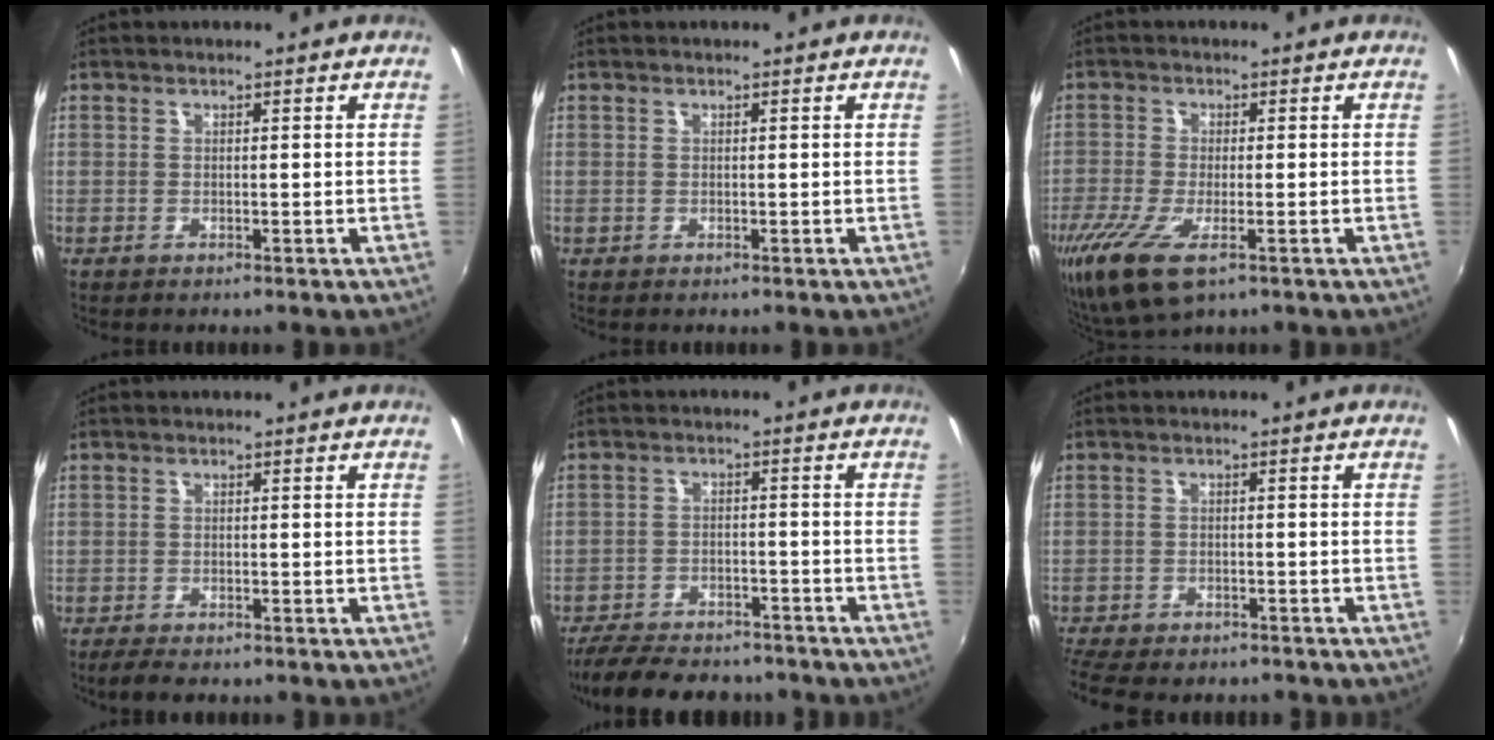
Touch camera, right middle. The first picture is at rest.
{"total": 0.0}
{"total": 9.8, "force": [-5.3, 3.3, 7.5], "torque": [-0.169, -0.040, -0.095]}
{"total": 3.3, "force": [-2.7, 1.1, 1.6], "torque": [-0.041, -0.015, -0.050]}
{"total": 15.3, "force": [-12.7, 5.5, 6.4], "torque": [-0.146, -0.015, -0.186]}
{"total": 10.4, "force": [-9.0, 3.2, 4.1], "torque": [-0.107, -0.032, -0.142]}